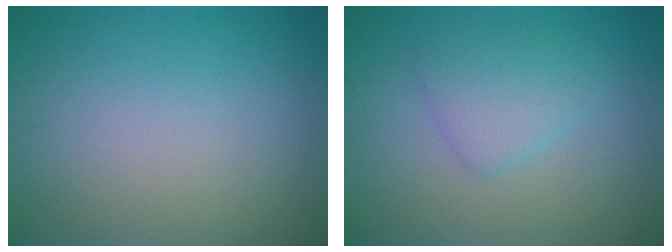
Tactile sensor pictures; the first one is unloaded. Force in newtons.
{"total": 2.6, "press": 2.6, "slide": 0.3}